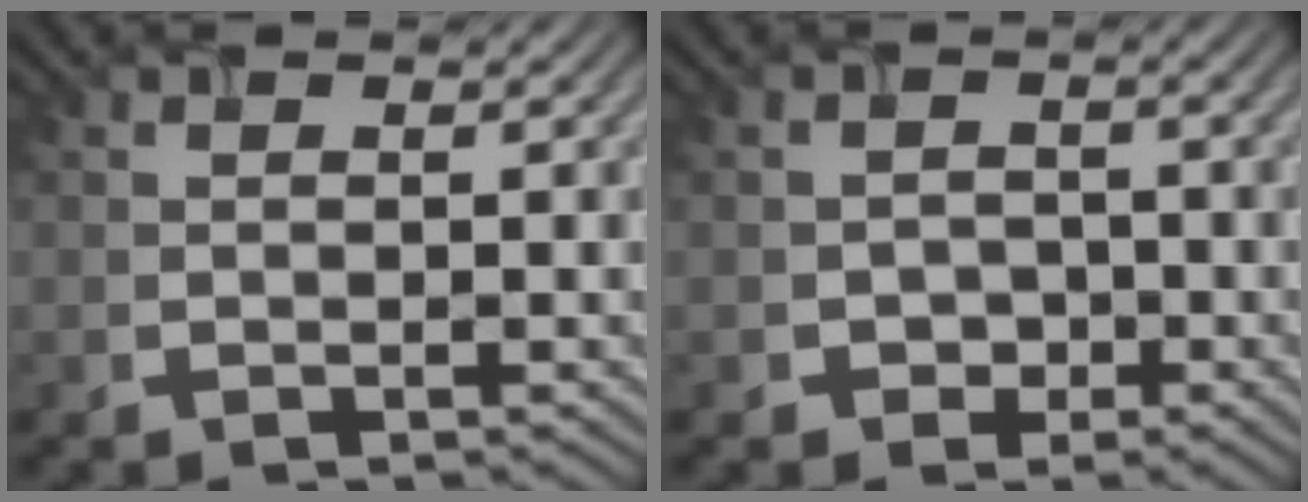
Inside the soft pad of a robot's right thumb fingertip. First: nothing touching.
{"total": 2.0, "force": [-1.2, 1.6, 0.0], "torque": [0.003, -0.005, -0.025]}